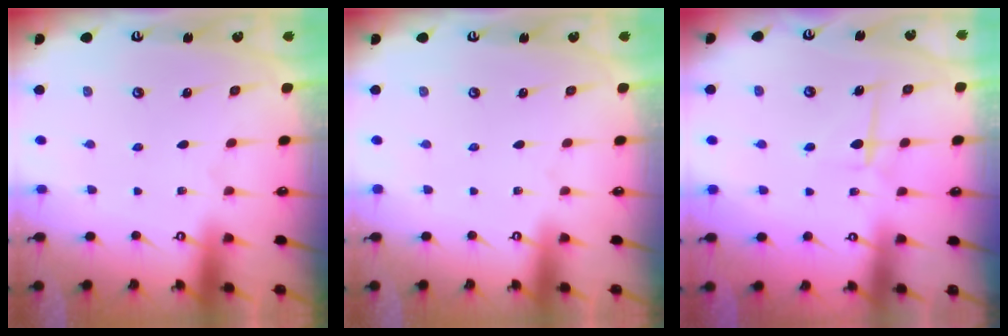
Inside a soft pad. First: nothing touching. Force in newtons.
{"total": 0.0}
{"total": 6.5, "press": 6.4, "slide": 1.3}